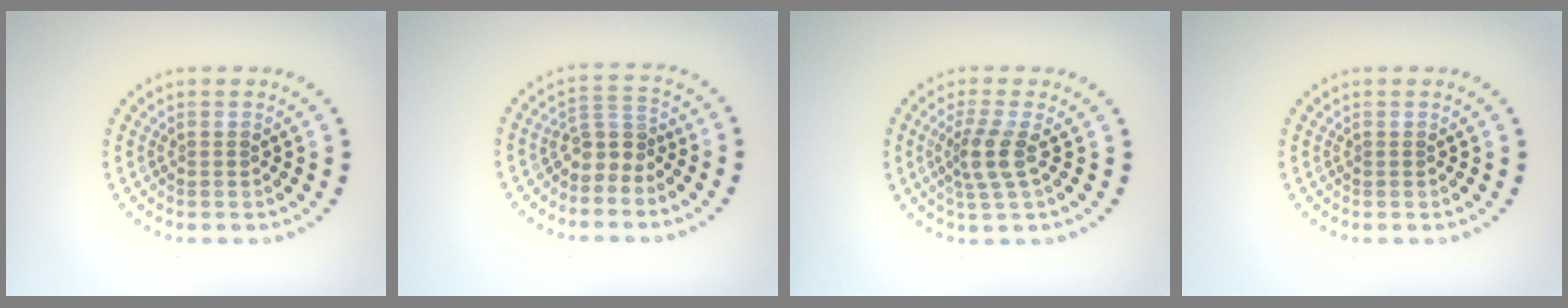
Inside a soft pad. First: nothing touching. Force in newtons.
{"total": 2.7, "press": 2.1, "slide": 1.7}
{"total": 2.8, "press": 2.1, "slide": 1.8}
{"total": 0.0}